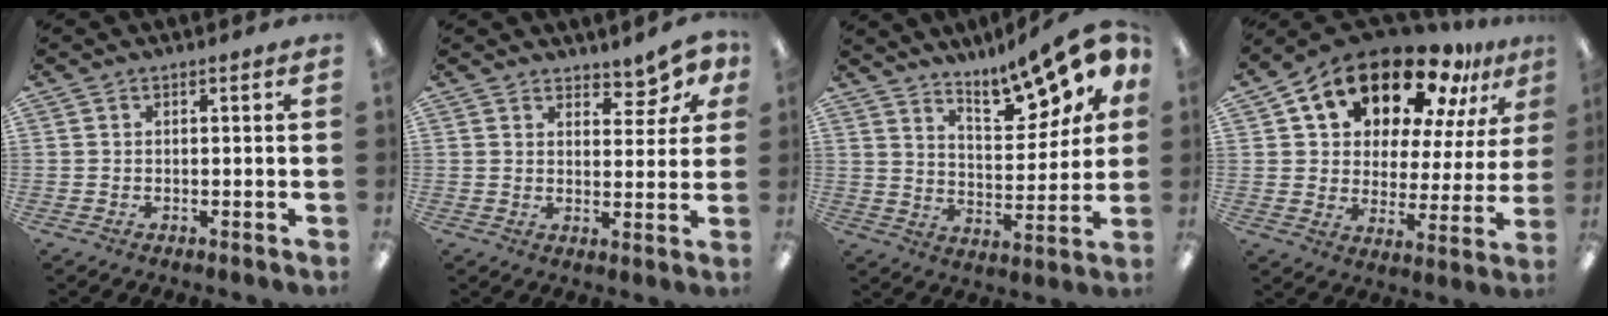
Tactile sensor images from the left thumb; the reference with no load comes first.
{"total": 6.2, "force": [5.3, 2.4, 2.1], "torque": [-0.018, -0.040, 0.092]}
{"total": 16.7, "force": [12.5, 5.9, 9.4], "torque": [-0.130, -0.084, 0.207]}
{"total": 20.5, "force": [15.0, 9.8, 10.0], "torque": [-0.175, -0.096, 0.257]}